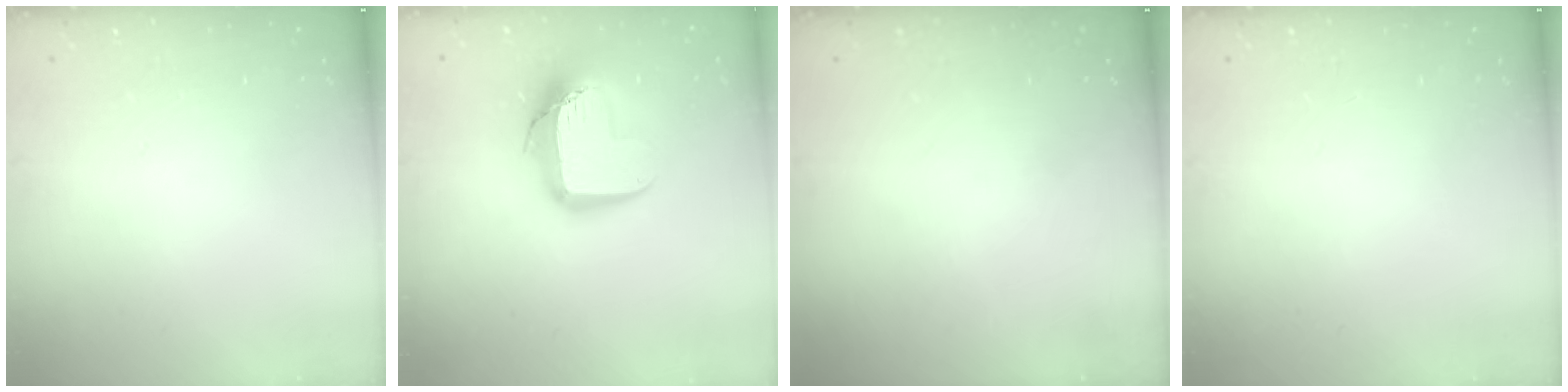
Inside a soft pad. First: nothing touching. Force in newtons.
{"total": 13.3, "press": 13.3, "slide": 1.4}
{"total": 0.0}
{"total": 0.0}